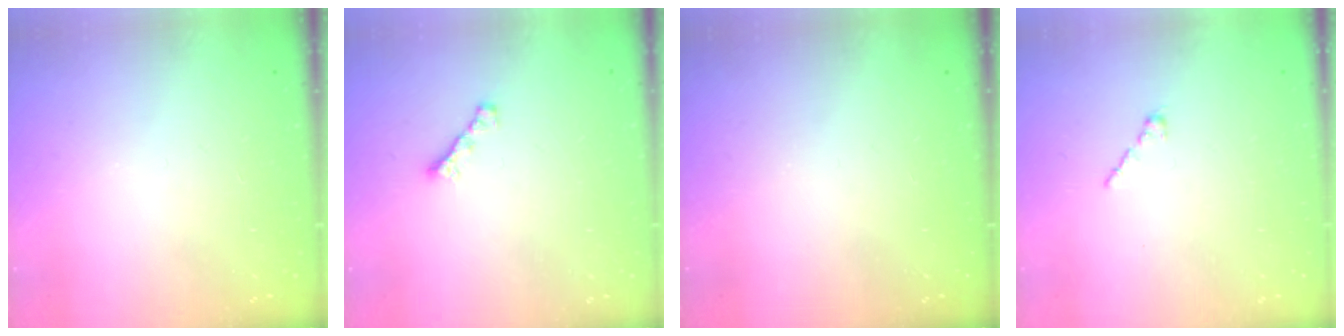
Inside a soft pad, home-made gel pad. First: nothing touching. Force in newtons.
{"total": 1.8, "press": 1.7, "slide": 0.6}
{"total": 0.0}
{"total": 1.7, "press": 1.7, "slide": 0.5}